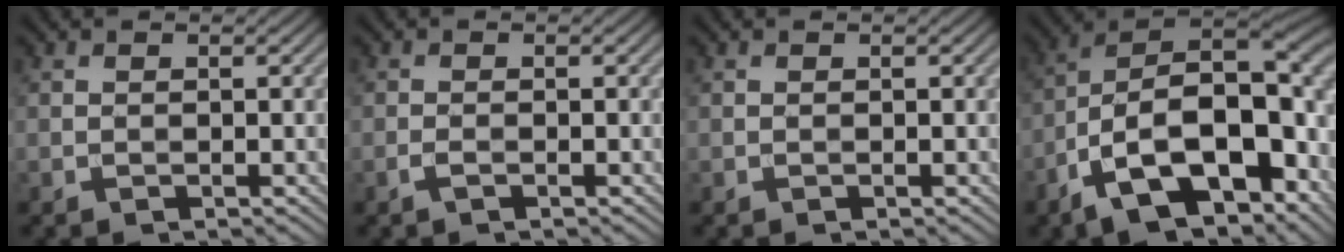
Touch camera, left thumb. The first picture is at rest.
{"total": 1.0, "force": [-0.6, 0.2, 0.8], "torque": [-0.020, 0.004, -0.012]}
{"total": 0.0}
{"total": 17.7, "force": [-7.4, 8.6, 13.6], "torque": [-0.224, -0.013, -0.129]}